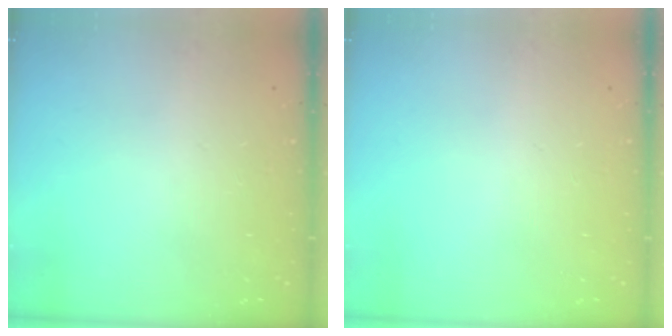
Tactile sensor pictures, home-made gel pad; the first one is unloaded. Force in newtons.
{"total": 0.0}